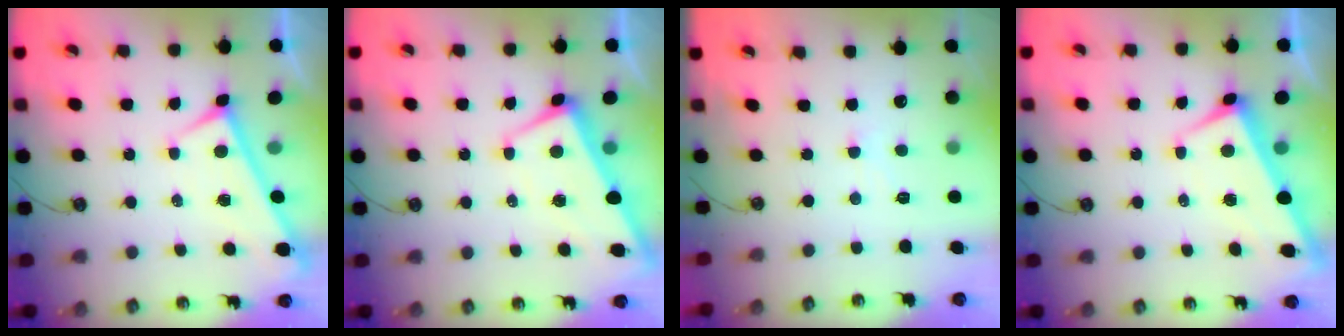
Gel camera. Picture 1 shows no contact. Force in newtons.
{"total": 1.5, "press": 1.3, "slide": 0.7}
{"total": 1.5, "press": 1.4, "slide": 0.4}
{"total": 1.6, "press": 1.2, "slide": 1.0}